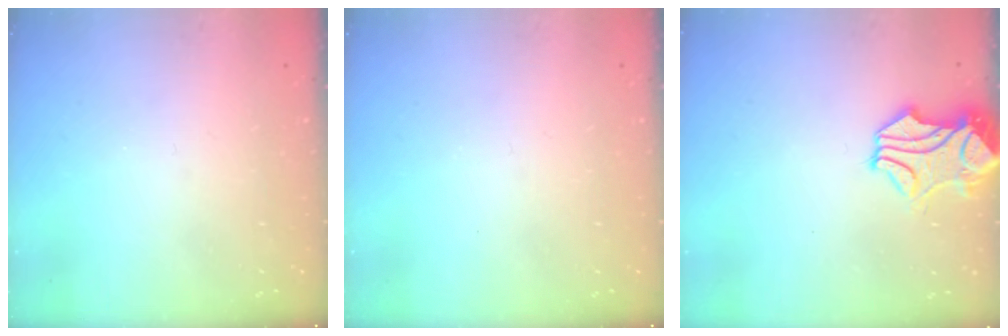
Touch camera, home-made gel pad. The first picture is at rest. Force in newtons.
{"total": 0.0}
{"total": 2.0, "press": 1.6, "slide": 1.2}